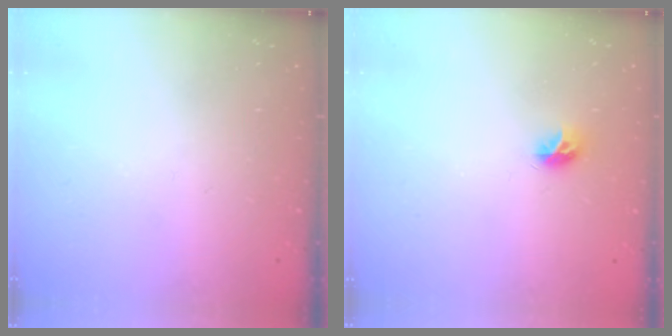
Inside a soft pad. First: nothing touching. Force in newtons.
{"total": 5.8, "press": 5.8, "slide": 0.5}